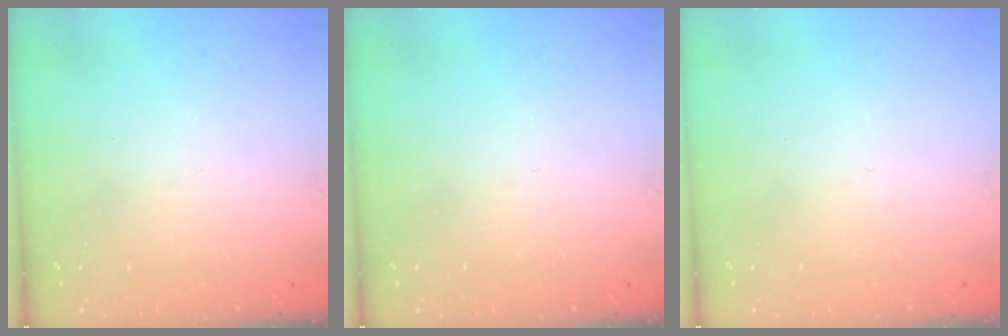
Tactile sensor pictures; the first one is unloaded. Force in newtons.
{"total": 0.0}
{"total": 1.8, "press": 1.7, "slide": 0.1}